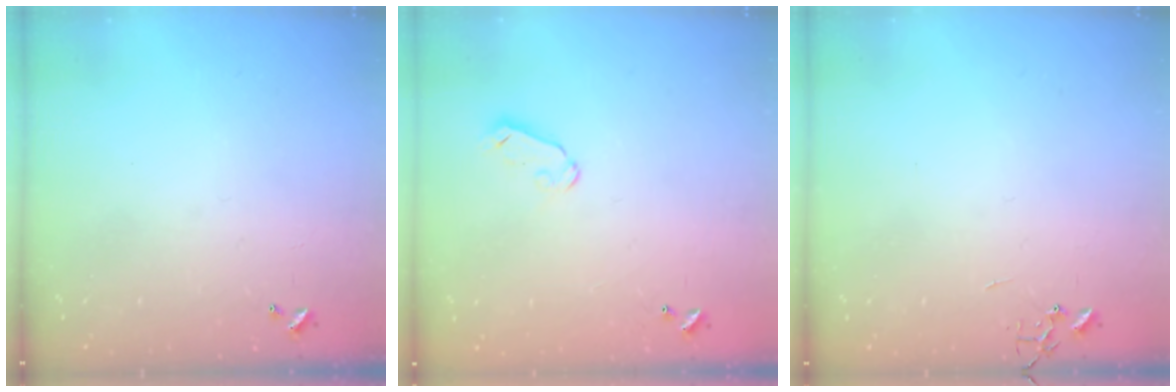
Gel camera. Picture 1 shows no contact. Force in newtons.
{"total": 5.9, "press": 5.9, "slide": 0.6}
{"total": 0.0}